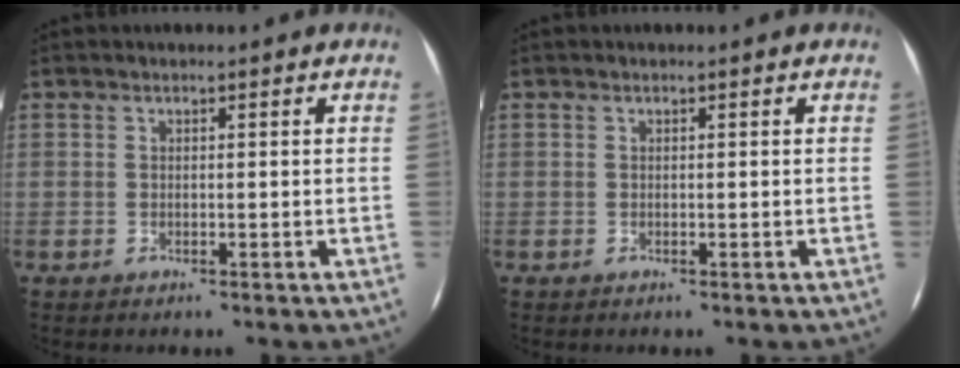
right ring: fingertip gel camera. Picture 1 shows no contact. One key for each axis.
{"total": 0.0}